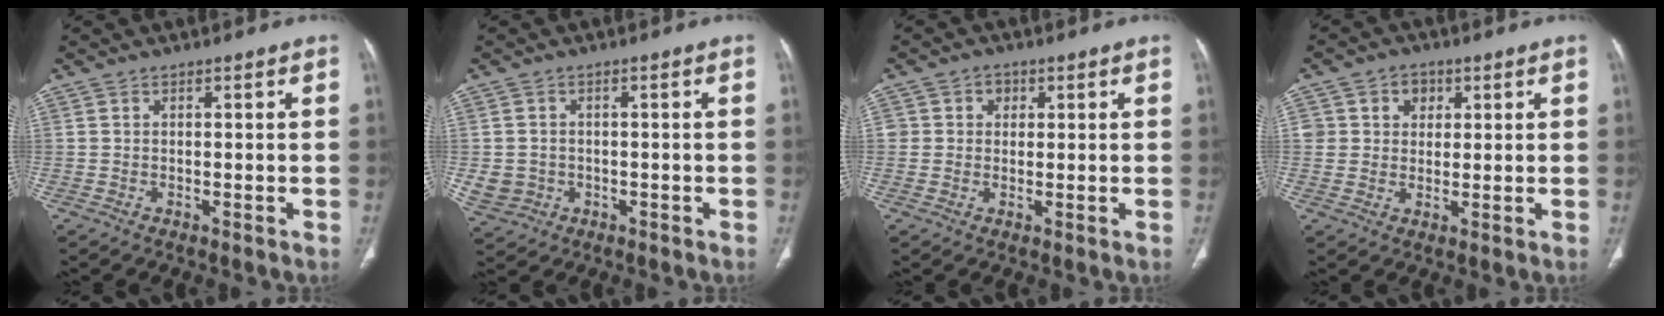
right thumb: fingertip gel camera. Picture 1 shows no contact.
{"total": 4.7, "force": [-0.8, 4.4, 1.7], "torque": [-0.029, 0.006, -0.003]}
{"total": 3.1, "force": [0.9, 2.9, 0.7], "torque": [0.011, 0.001, 0.011]}
{"total": 5.3, "force": [1.9, 4.6, 1.7], "torque": [0.006, -0.003, 0.029]}